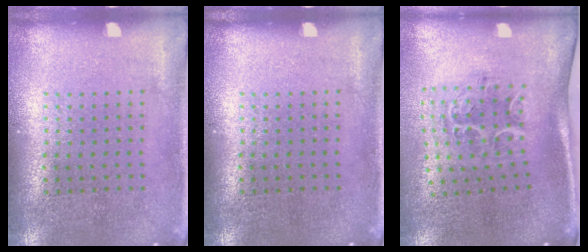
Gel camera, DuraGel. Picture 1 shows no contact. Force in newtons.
{"total": 0.0}
{"total": 1.4, "press": 1.3, "slide": 0.7}